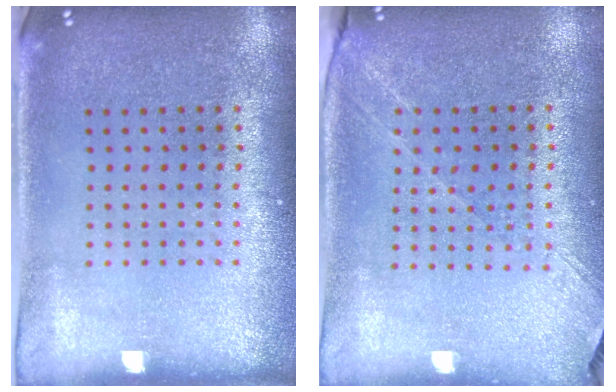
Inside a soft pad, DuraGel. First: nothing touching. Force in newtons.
{"total": 1.3, "press": 1.2, "slide": 0.5}